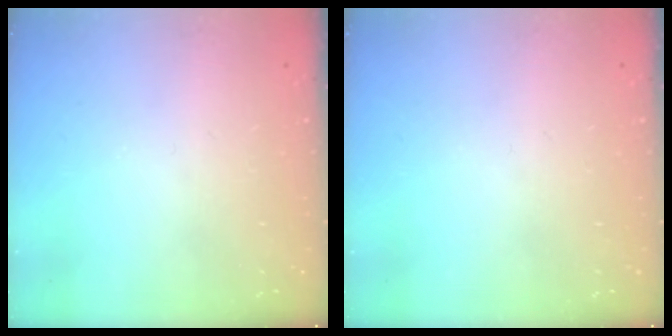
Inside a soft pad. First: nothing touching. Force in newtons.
{"total": 0.0}